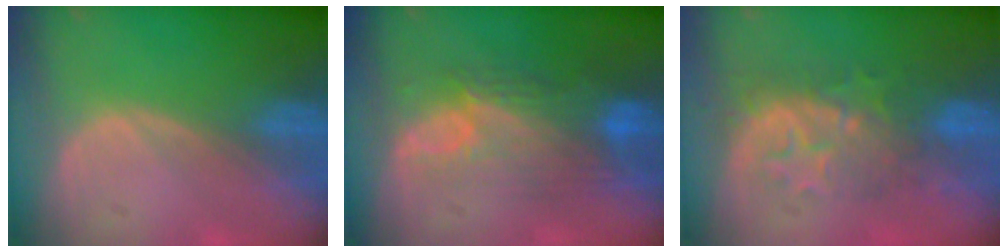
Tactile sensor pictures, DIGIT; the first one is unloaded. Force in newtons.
{"total": 9.7, "press": 8.2, "slide": 5.2}
{"total": 8.3, "press": 7.8, "slide": 3.0}